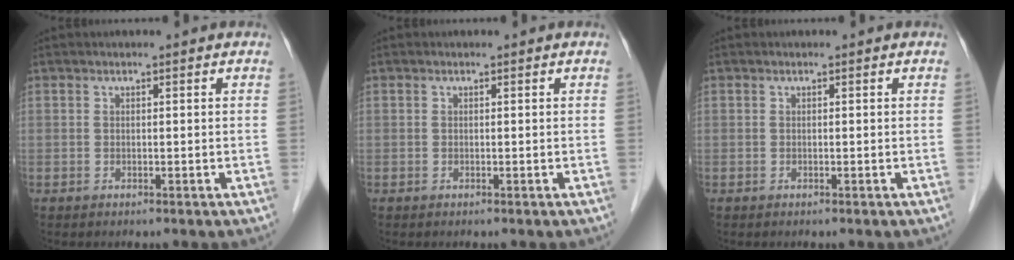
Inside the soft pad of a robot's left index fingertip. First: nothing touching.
{"total": 0.0}
{"total": 0.0}